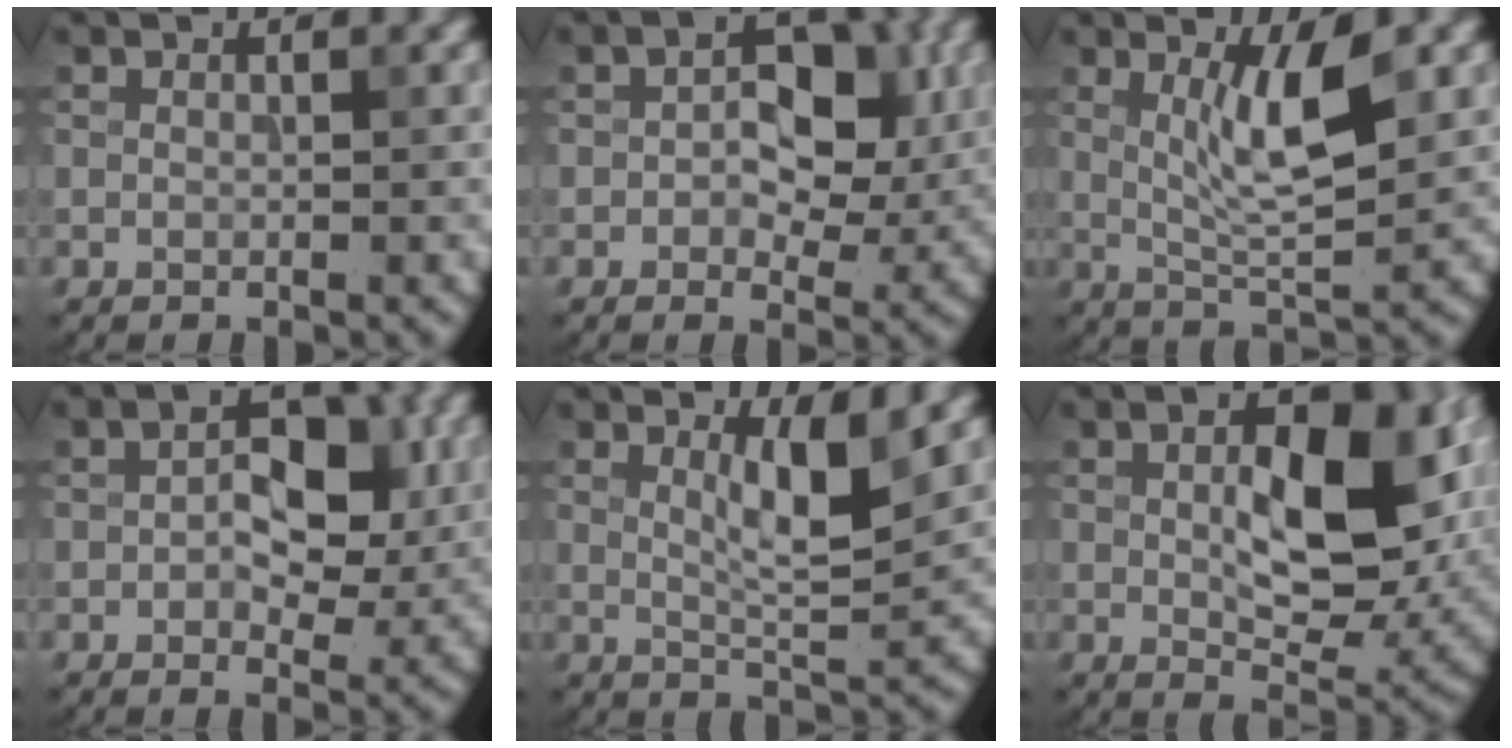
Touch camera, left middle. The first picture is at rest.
{"total": 6.4, "force": [0.6, 4.0, 5.0], "torque": [-0.045, 0.001, 0.003]}
{"total": 5.4, "force": [1.4, 1.2, 5.1], "torque": [-0.092, -0.009, 0.032]}
{"total": 5.7, "force": [0.2, 3.4, 4.6], "torque": [-0.051, 0.004, 0.000]}
{"total": 4.1, "force": [1.5, 0.8, 3.8], "torque": [-0.063, -0.008, 0.028]}
{"total": 10.8, "force": [1.4, 5.2, 9.3], "torque": [-0.135, 0.002, 0.029]}